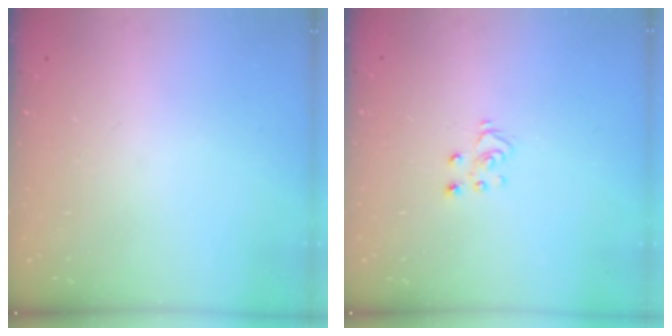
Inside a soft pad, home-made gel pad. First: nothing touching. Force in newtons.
{"total": 3.9, "press": 3.9, "slide": 0.1}